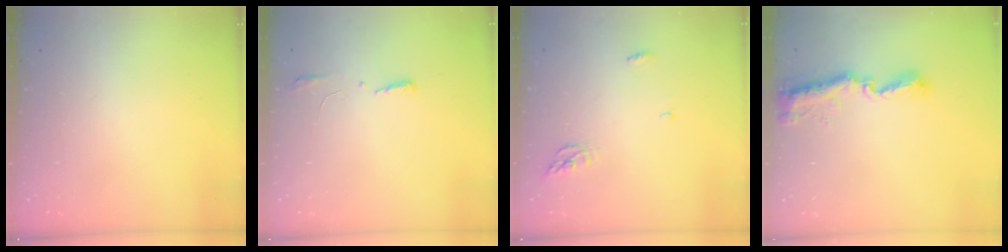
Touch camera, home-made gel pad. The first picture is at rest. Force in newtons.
{"total": 3.8, "press": 3.6, "slide": 1.2}
{"total": 4.0, "press": 3.9, "slide": 0.4}
{"total": 9.2, "press": 9.2, "slide": 0.4}